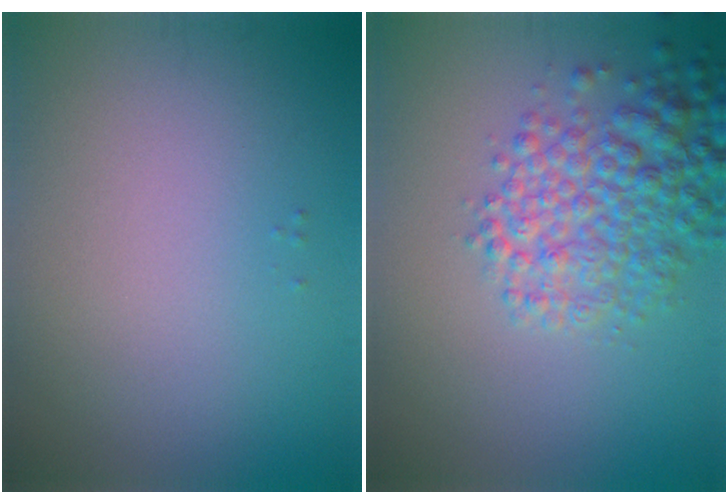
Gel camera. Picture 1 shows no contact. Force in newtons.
{"total": 5.7, "press": 5.7, "slide": 0.2}